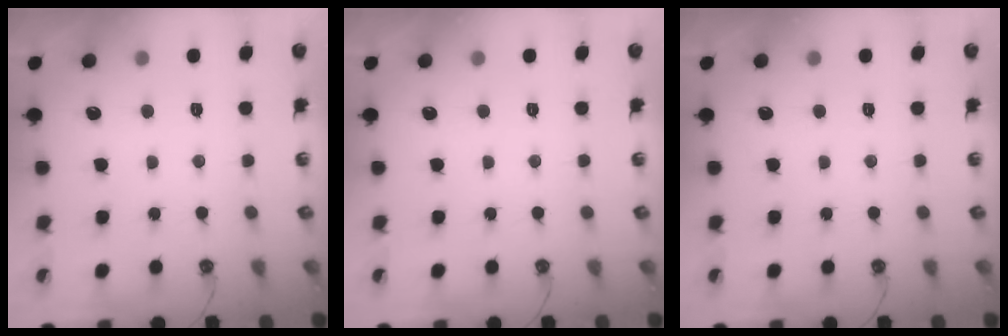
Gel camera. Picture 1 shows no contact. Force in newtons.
{"total": 0.0}
{"total": 0.0}